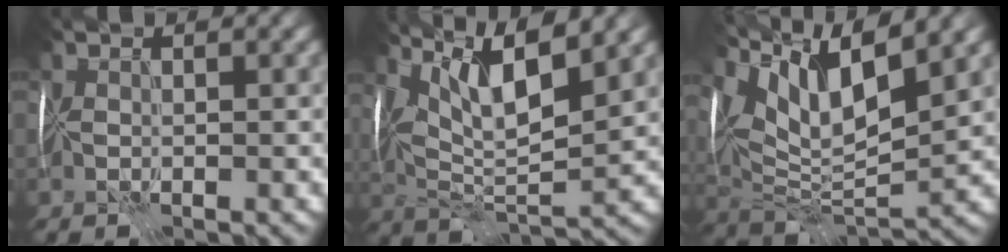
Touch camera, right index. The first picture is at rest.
{"total": 9.2, "force": [5.2, 2.2, 7.2], "torque": [-0.133, 0.004, 0.094]}
{"total": 11.2, "force": [6.3, 3.8, 8.5], "torque": [-0.157, 0.009, 0.115]}